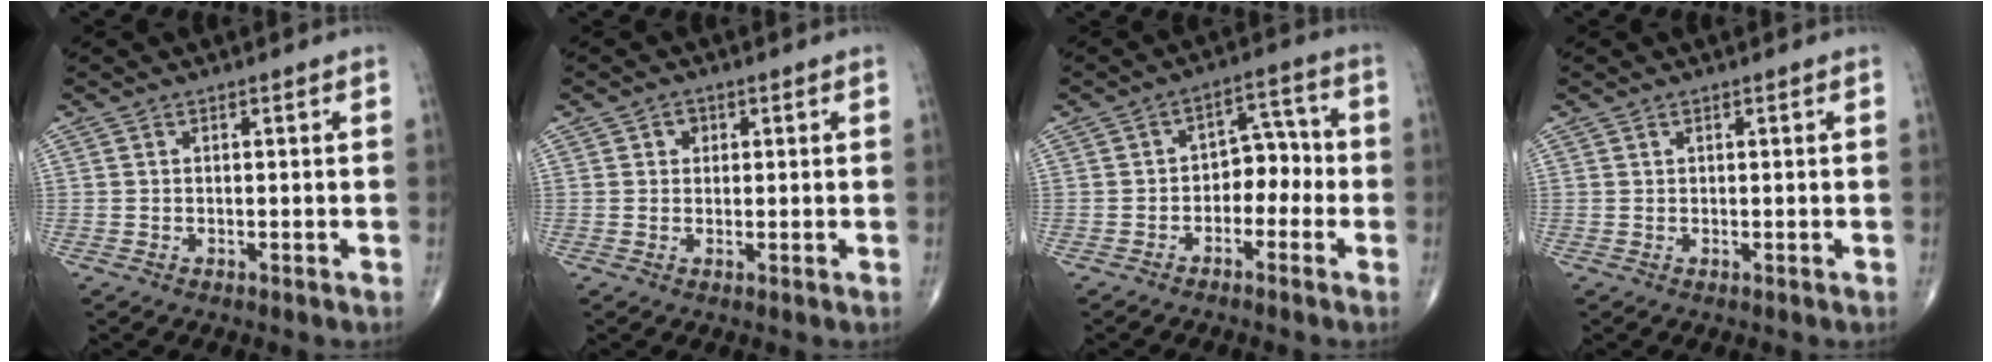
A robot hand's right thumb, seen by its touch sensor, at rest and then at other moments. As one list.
[{"total": 1.7, "force": [0.6, 1.5, 0.6], "torque": [0.005, 0.001, 0.005]}, {"total": 6.5, "force": [-2.0, 4.5, 4.3], "torque": [-0.027, 0.041, -0.042]}, {"total": 0.0}]